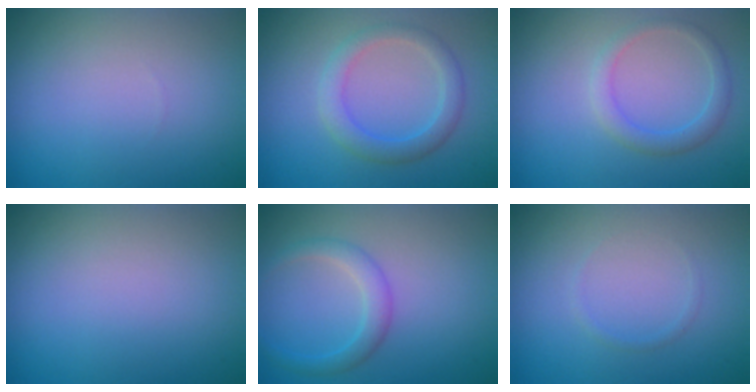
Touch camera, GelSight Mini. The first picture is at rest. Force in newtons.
{"total": 2.9, "press": 2.9, "slide": 0.4}
{"total": 2.2, "press": 2.2, "slide": 0.1}
{"total": 0.0}
{"total": 2.2, "press": 2.2, "slide": 0.0}
{"total": 0.5, "press": 0.5, "slide": 0.0}